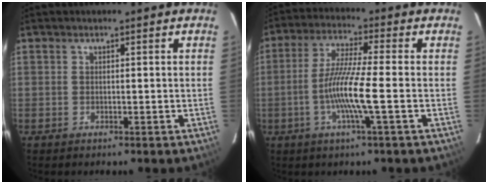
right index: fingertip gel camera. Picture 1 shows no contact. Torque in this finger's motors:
{"motor_torque": [1.25, -0.26, 0.79, 0.21]}